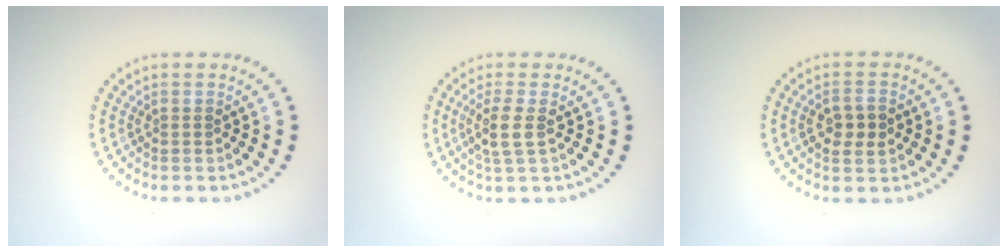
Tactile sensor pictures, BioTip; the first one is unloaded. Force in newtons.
{"total": 2.4, "press": 2.0, "slide": 1.2}
{"total": 2.6, "press": 2.6, "slide": 0.2}